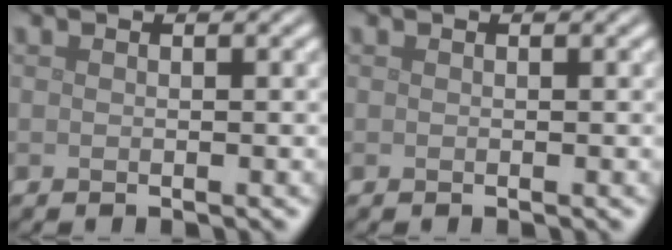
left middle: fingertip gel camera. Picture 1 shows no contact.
{"total": 0.0}